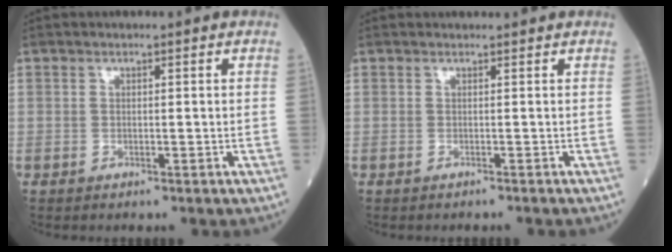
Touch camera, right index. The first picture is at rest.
{"total": 0.9, "force": [0.4, 0.2, 0.8], "torque": [-0.027, 0.016, 0.005]}